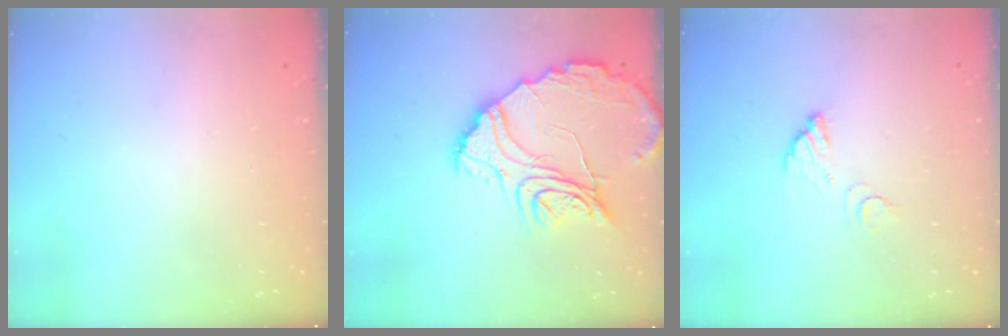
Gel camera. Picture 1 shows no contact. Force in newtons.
{"total": 16.0, "press": 15.9, "slide": 1.4}
{"total": 4.0, "press": 4.0, "slide": 0.2}